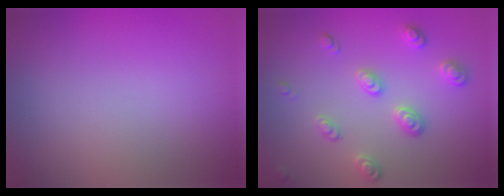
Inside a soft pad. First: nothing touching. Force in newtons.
{"total": 2.8, "press": 2.6, "slide": 1.1}